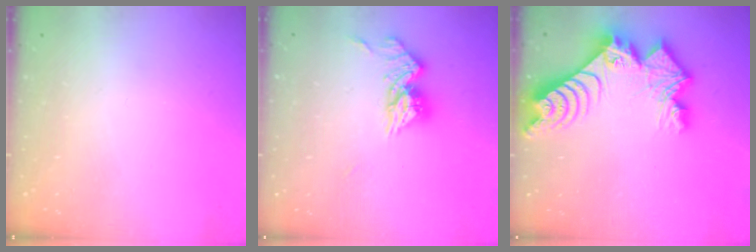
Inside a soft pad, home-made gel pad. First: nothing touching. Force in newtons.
{"total": 10.9, "press": 10.9, "slide": 0.9}
{"total": 14.9, "press": 14.8, "slide": 1.5}